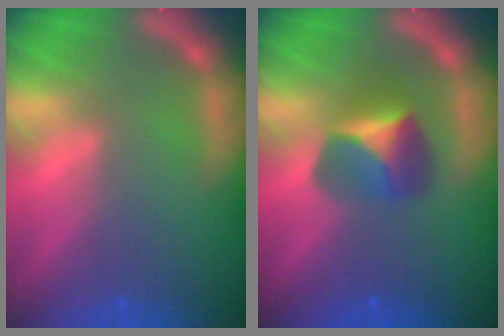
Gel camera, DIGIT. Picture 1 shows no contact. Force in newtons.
{"total": 3.9}